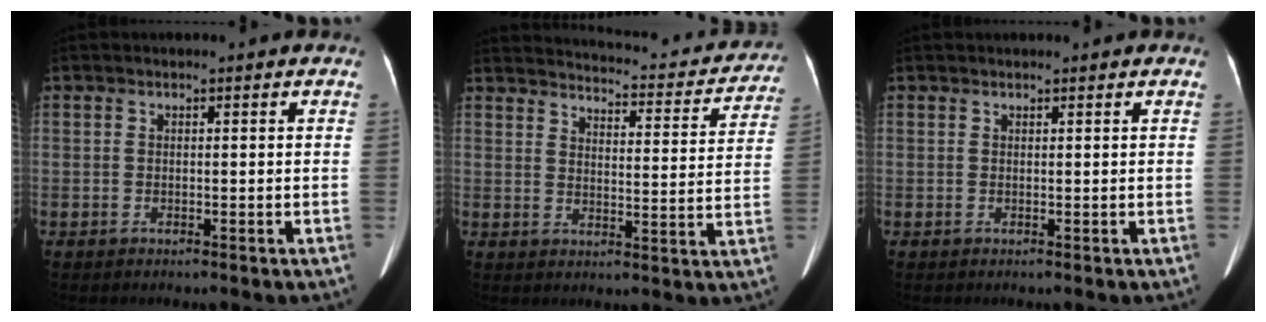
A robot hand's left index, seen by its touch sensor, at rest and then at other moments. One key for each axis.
{"total": 19.6, "fx": 18.0, "fy": 4.4, "fz": 6.5, "tx": -0.071, "ty": -0.032, "tz": 0.208}
{"total": 2.1, "fx": 1.9, "fy": 0.2, "fz": 0.8, "tx": -0.009, "ty": 0.011, "tz": 0.023}